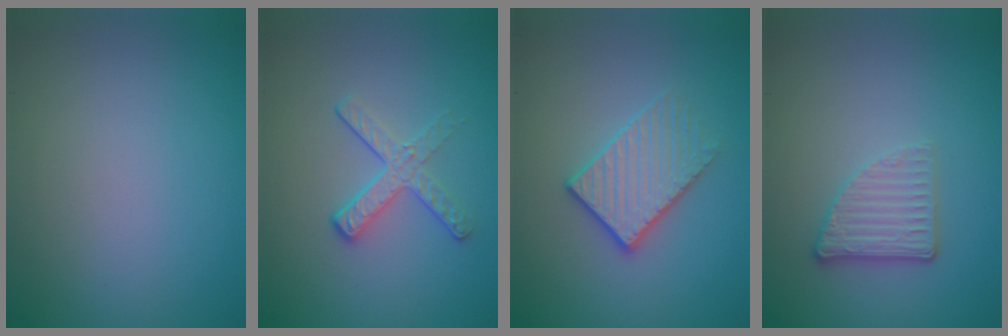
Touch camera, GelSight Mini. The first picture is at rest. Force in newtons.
{"total": 2.4, "press": 1.7, "slide": 1.7}
{"total": 3.1, "press": 2.8, "slide": 1.4}
{"total": 2.7, "press": 2.3, "slide": 1.4}